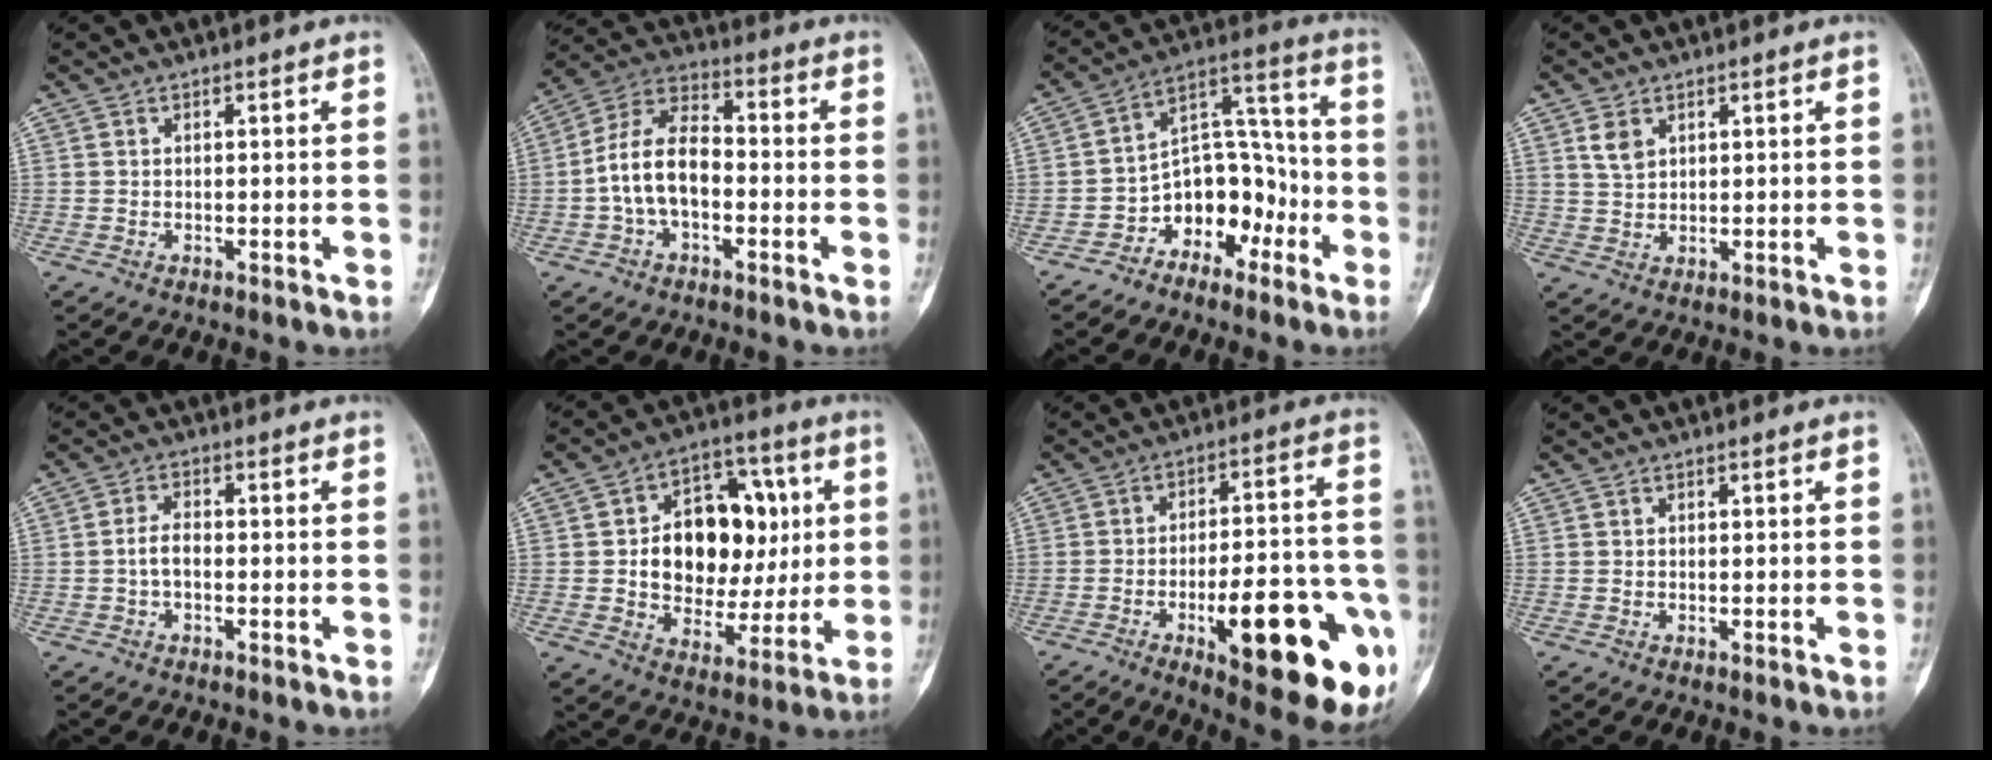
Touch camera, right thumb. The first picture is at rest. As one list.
[{"total": 11.2, "force": [-2.0, 6.6, 8.9], "torque": [-0.160, 0.041, -0.049]}, {"total": 11.9, "force": [-5.8, 8.2, 6.3], "torque": [-0.048, 0.091, -0.106]}, {"total": 3.3, "force": [1.7, 2.2, 1.8], "torque": [-0.026, -0.006, 0.040]}, {"total": 3.1, "force": [-0.8, 1.7, 2.5], "torque": [-0.044, 0.014, -0.018]}, {"total": 18.9, "force": [2.4, 13.3, 13.2], "torque": [-0.142, 0.014, 0.042]}, {"total": 23.9, "force": [-9.2, 7.6, 20.7], "torque": [-0.229, 0.029, -0.114]}, {"total": 0.0}]